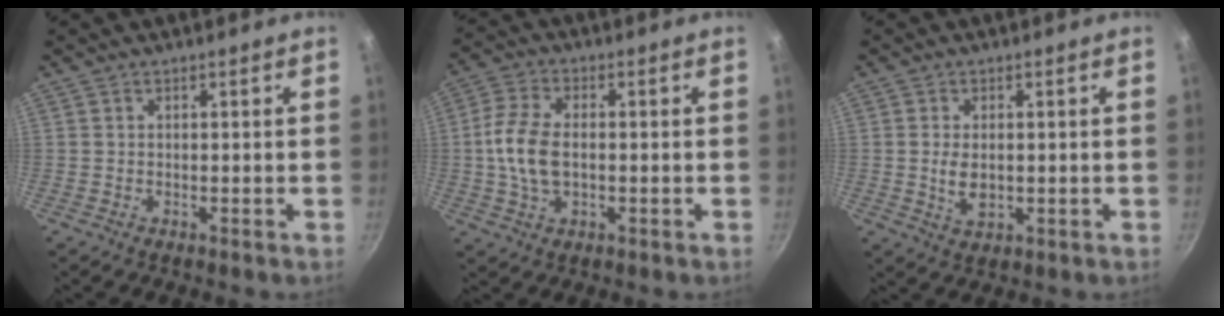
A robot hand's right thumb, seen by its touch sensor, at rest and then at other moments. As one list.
[{"total": 9.1, "force": [-0.4, 5.4, 7.2], "torque": [-0.145, 0.017, -0.013]}, {"total": 4.6, "force": [0.0, 2.8, 3.6], "torque": [-0.066, -0.005, 0.004]}]